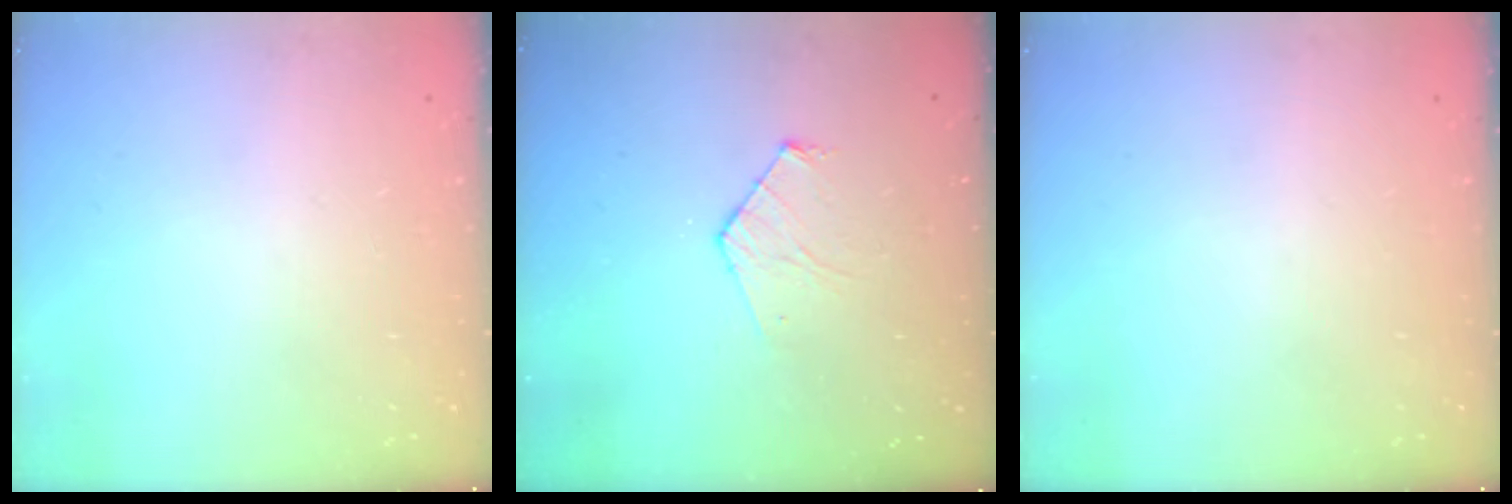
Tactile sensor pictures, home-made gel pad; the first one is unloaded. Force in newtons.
{"total": 5.7, "press": 5.7, "slide": 0.6}
{"total": 0.0}